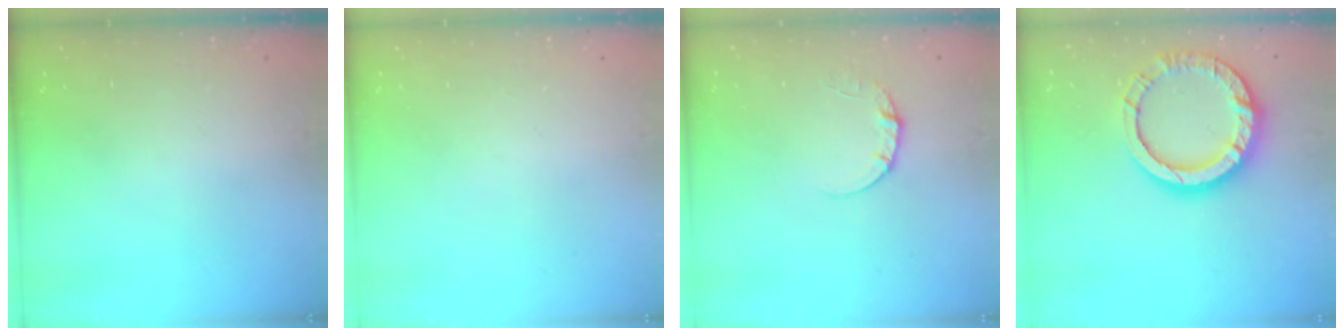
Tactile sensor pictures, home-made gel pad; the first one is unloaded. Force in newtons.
{"total": 0.0}
{"total": 3.6, "press": 3.6, "slide": 0.3}
{"total": 16.2, "press": 16.2, "slide": 1.4}